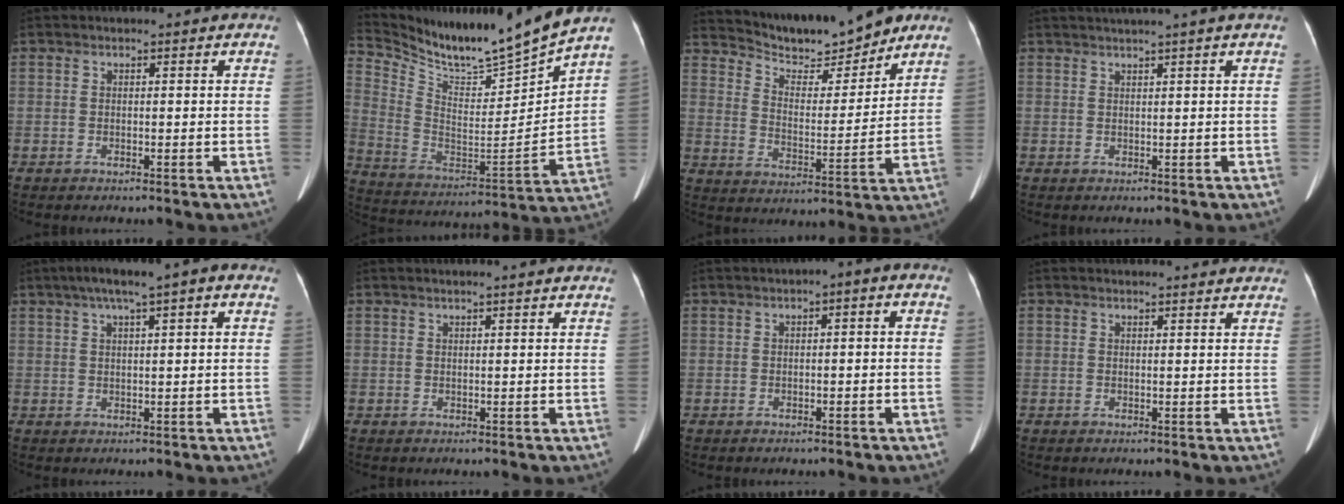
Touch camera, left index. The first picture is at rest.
{"total": 16.6, "force": [15.4, -1.6, 6.0], "torque": [-0.132, -0.051, 0.275]}
{"total": 12.5, "force": [11.6, 2.0, 4.0], "torque": [-0.069, -0.004, 0.192]}
{"total": 3.8, "force": [2.9, -1.4, 2.0], "torque": [-0.023, 0.013, 0.048]}
{"total": 6.8, "force": [3.1, 0.6, 6.0], "torque": [-0.096, 0.034, 0.047]}
{"total": 2.5, "force": [2.2, -0.3, 1.2], "torque": [-0.014, 0.016, 0.031]}
{"total": 2.2, "force": [-0.3, 0.8, 2.0], "torque": [-0.024, 0.018, -0.010]}
{"total": 4.9, "force": [4.8, 0.5, 1.1], "torque": [-0.012, 0.014, 0.045]}